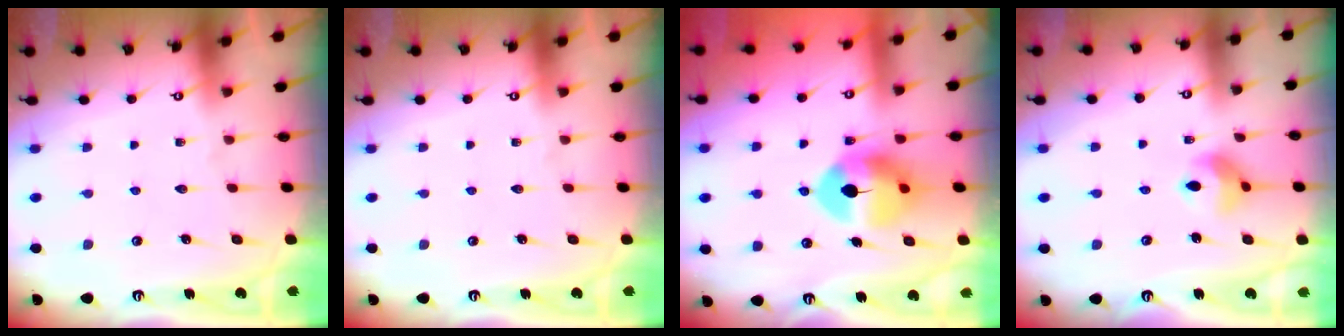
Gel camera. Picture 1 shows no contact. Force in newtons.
{"total": 0.0}
{"total": 9.7, "press": 9.7, "slide": 1.2}
{"total": 8.5, "press": 8.4, "slide": 1.0}